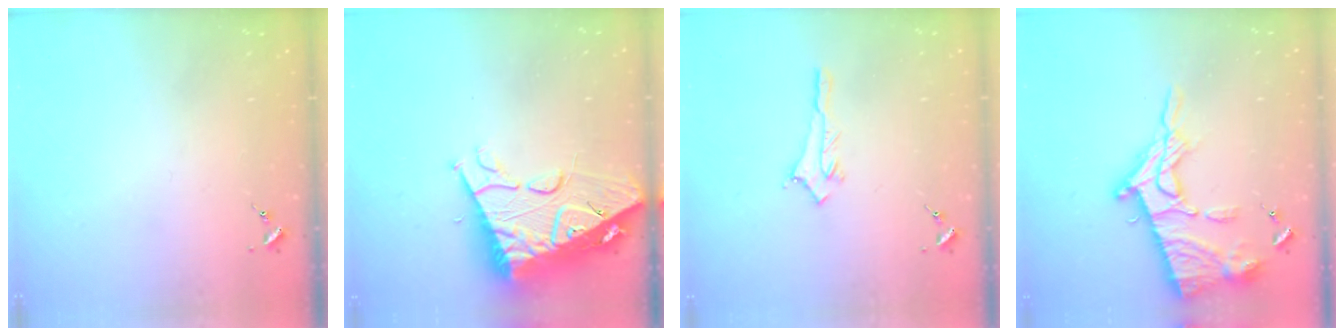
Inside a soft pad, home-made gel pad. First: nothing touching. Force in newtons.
{"total": 18.5, "press": 18.4, "slide": 2.1}
{"total": 2.8, "press": 2.8, "slide": 0.4}
{"total": 17.7, "press": 17.7, "slide": 1.6}